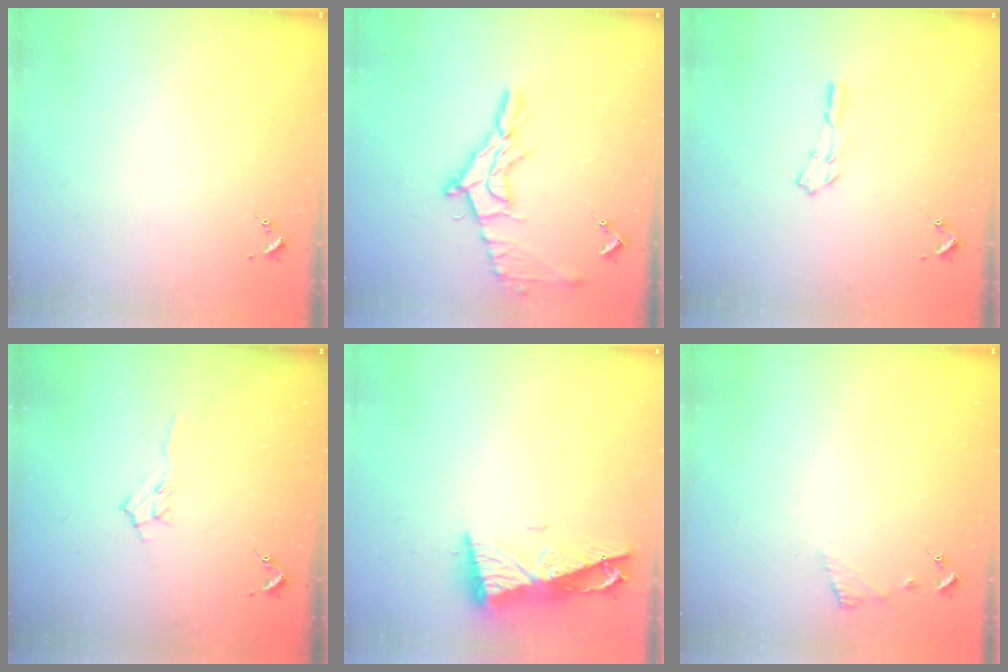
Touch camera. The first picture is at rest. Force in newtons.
{"total": 12.9, "press": 12.8, "slide": 1.1}
{"total": 4.0, "press": 3.9, "slide": 0.4}
{"total": 5.6, "press": 5.6, "slide": 0.8}
{"total": 9.3, "press": 9.2, "slide": 1.3}
{"total": 4.9, "press": 4.9, "slide": 0.6}